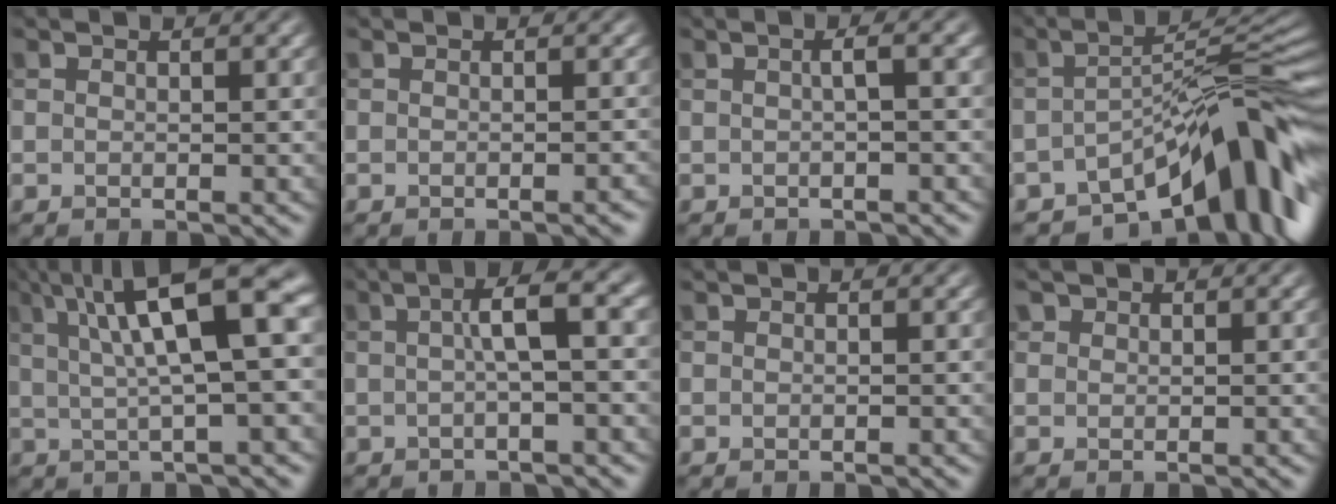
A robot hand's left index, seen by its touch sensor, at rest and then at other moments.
{"total": 0.9, "force": [-0.5, 0.1, 0.7], "torque": [-0.008, 0.000, -0.007]}
{"total": 2.1, "force": [0.4, 0.5, 2.0], "torque": [-0.026, 0.011, -0.003]}
{"total": 11.2, "force": [-6.1, 3.6, 8.6], "torque": [-0.101, 0.010, -0.110]}
{"total": 11.7, "force": [4.3, 3.0, 10.4], "torque": [-0.161, 0.020, 0.070]}
{"total": 4.4, "force": [0.7, 0.8, 4.3], "torque": [-0.066, 0.019, 0.005]}
{"total": 0.0}
{"total": 1.3, "force": [0.9, 0.9, 0.2], "torque": [-0.002, -0.001, 0.008]}